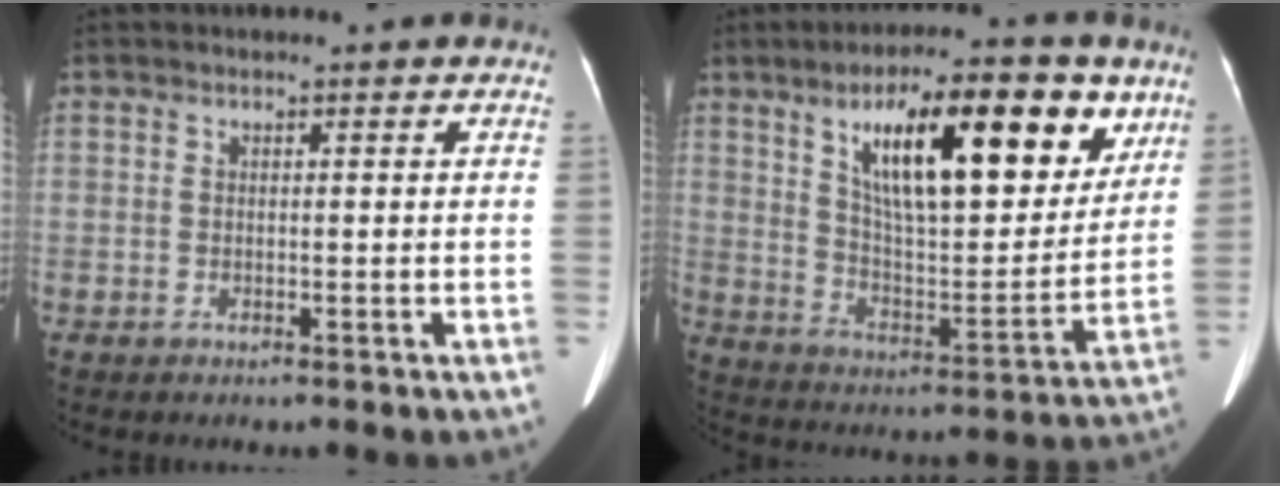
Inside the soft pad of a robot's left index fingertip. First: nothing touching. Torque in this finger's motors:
{"motor_torque": [0.50, -0.50, 1.05, 0.21]}